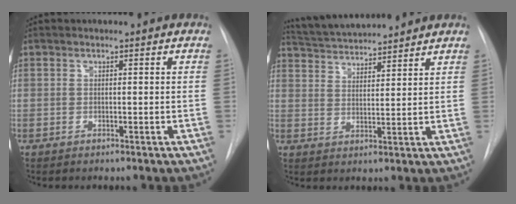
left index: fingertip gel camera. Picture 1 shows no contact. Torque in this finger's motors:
{"motor_torque": [-0.25, -1.24, 0.27, 0.07]}